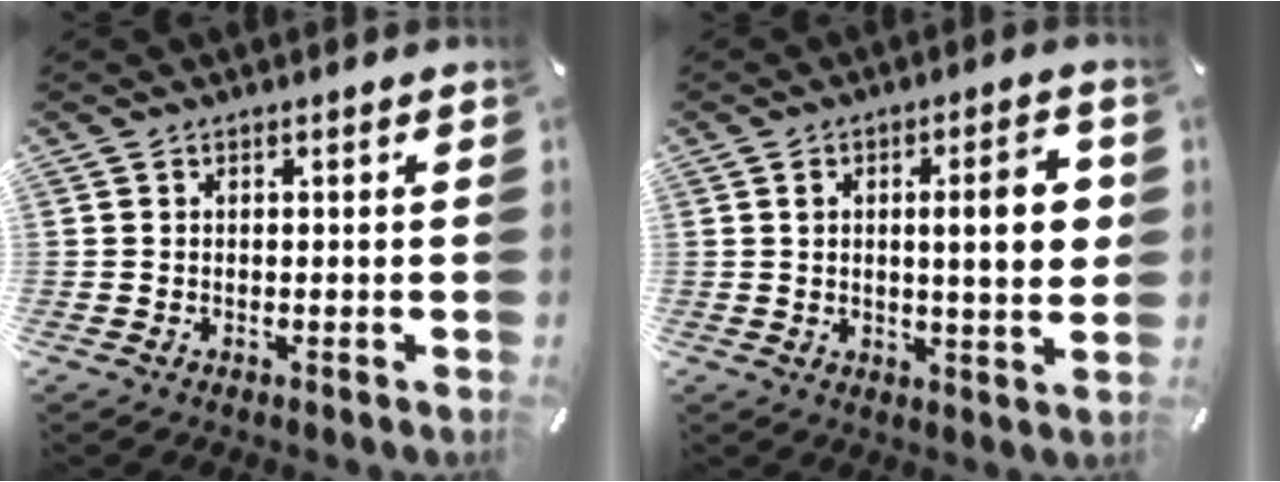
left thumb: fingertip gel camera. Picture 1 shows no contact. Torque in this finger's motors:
{"motor_torque": [0.29, 0.24, 0.63, 0.05, 0.13]}